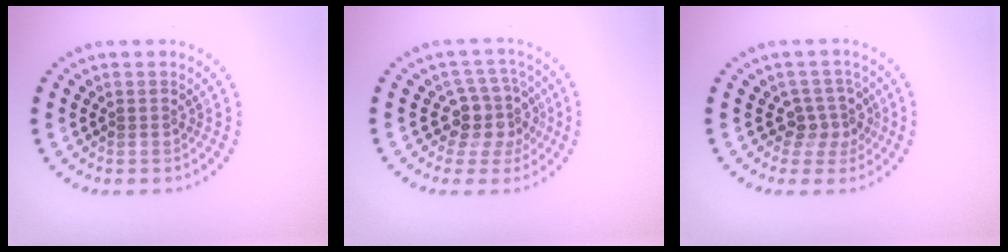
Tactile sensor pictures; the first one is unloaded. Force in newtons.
{"total": 3.6, "press": 2.9, "slide": 2.1}
{"total": 2.6, "press": 2.0, "slide": 1.8}